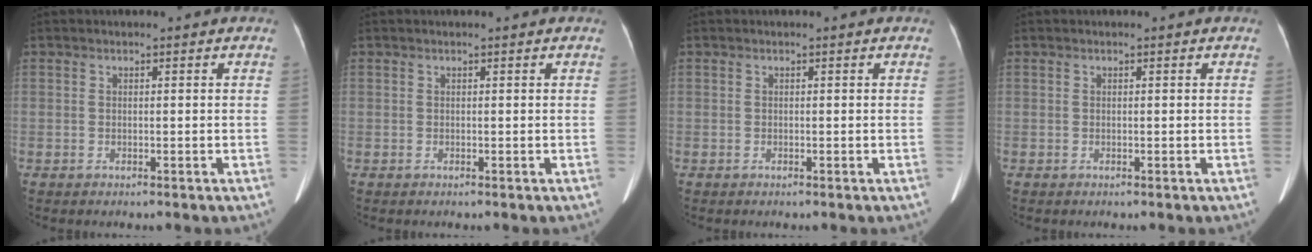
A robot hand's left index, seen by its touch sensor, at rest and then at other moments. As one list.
[{"total": 0.0}, {"total": 0.0}, {"total": 0.0}]